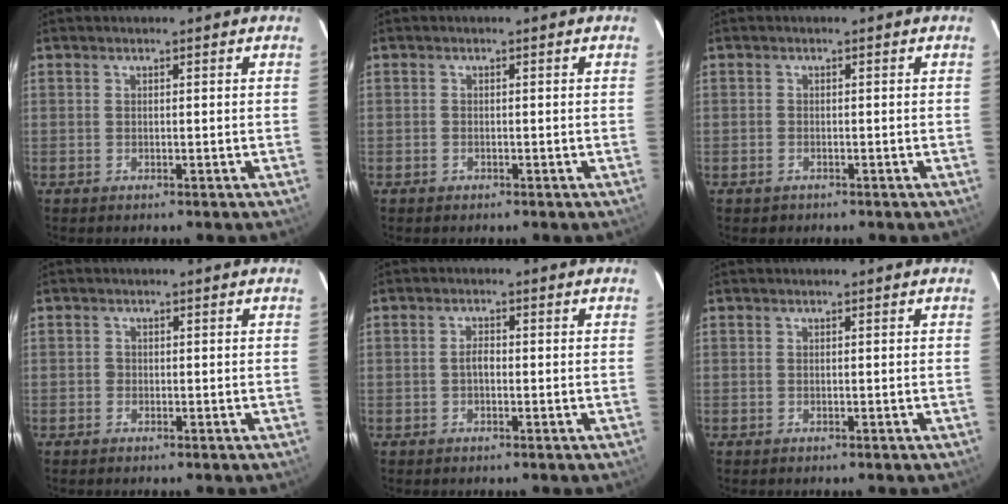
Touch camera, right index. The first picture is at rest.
{"total": 0.9, "force": [-0.6, 0.7, 0.1], "torque": [0.000, 0.003, -0.009]}
{"total": 1.3, "force": [-0.8, 0.9, 0.2], "torque": [-0.004, 0.003, -0.011]}
{"total": 0.8, "force": [-0.2, 0.7, 0.0], "torque": [0.003, 0.001, -0.004]}
{"total": 1.6, "force": [-0.3, 0.9, 1.3], "torque": [-0.024, 0.006, -0.008]}
{"total": 0.0}